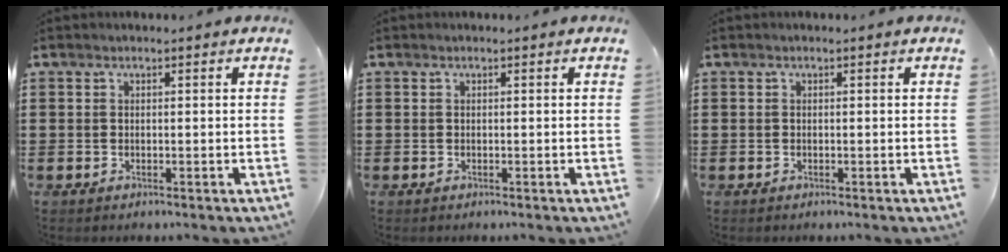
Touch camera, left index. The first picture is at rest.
{"total": 0.0}
{"total": 0.0}